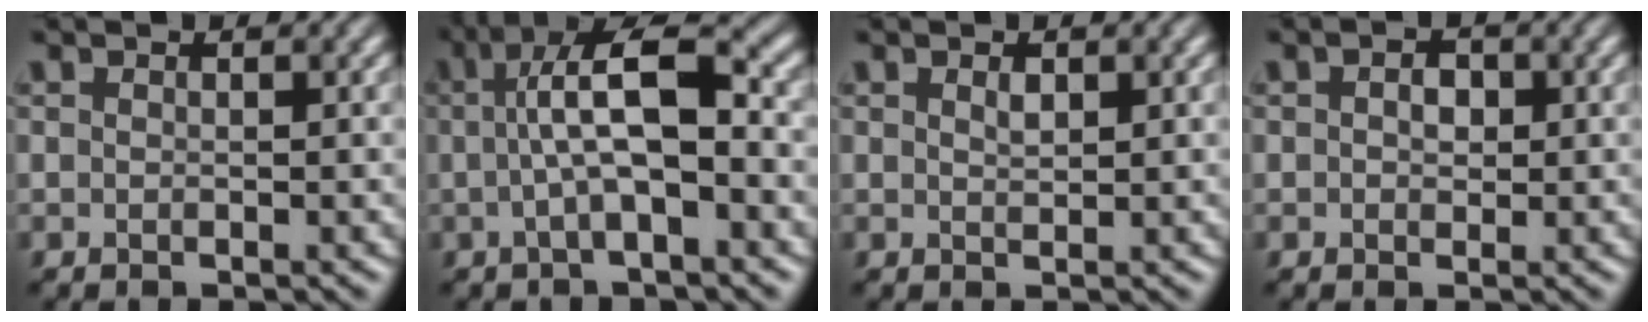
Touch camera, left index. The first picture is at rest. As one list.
[{"total": 7.1, "force": [0.3, 2.3, 6.8], "torque": [-0.119, 0.017, -0.002]}, {"total": 0.8, "force": [0.5, 0.3, 0.6], "torque": [-0.014, -0.001, 0.010]}, {"total": 1.7, "force": [0.2, 1.3, 1.2], "torque": [-0.017, 0.001, 0.000]}]